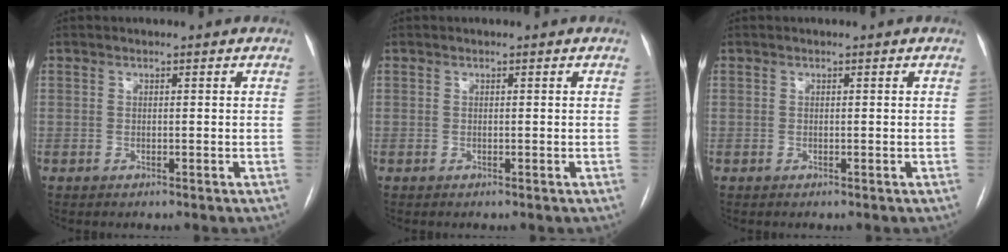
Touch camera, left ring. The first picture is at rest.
{"total": 0.0}
{"total": 0.0}